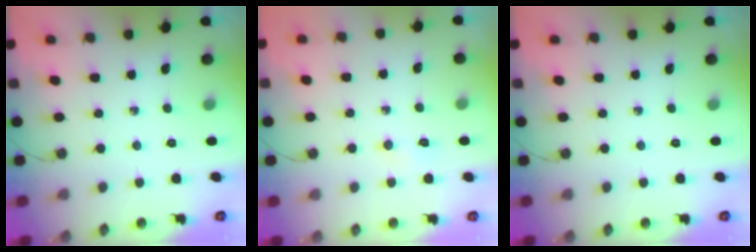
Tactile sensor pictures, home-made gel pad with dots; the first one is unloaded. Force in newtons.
{"total": 2.9, "press": 2.9, "slide": 0.5}
{"total": 0.0}